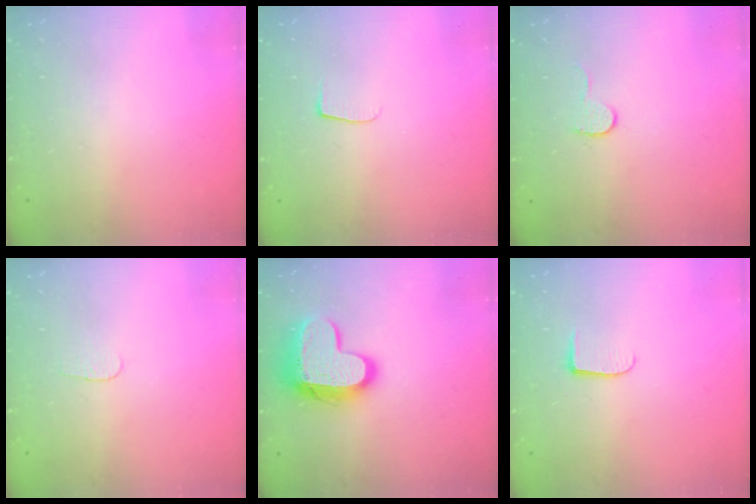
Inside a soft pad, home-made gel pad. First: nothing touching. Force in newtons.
{"total": 4.2, "press": 4.1, "slide": 0.5}
{"total": 5.6, "press": 5.6, "slide": 0.5}
{"total": 2.8, "press": 2.8, "slide": 0.3}
{"total": 15.1, "press": 15.0, "slide": 1.2}
{"total": 6.1, "press": 6.1, "slide": 0.6}